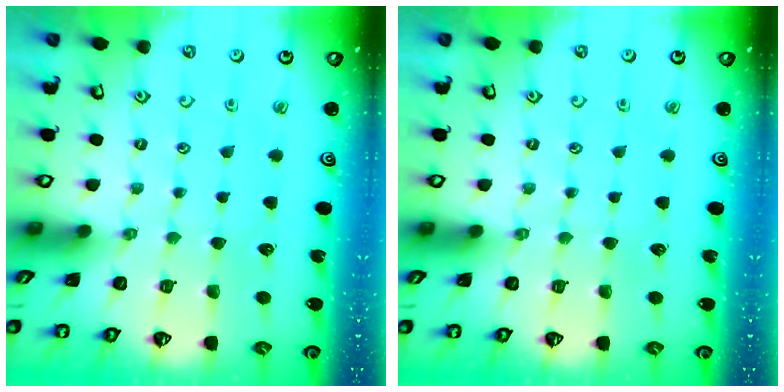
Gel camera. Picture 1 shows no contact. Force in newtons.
{"total": 0.0}